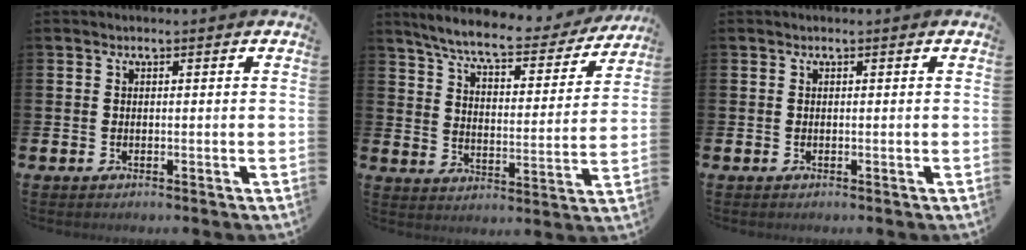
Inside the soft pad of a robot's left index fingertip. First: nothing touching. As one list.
[{"total": 7.5, "force": [6.8, 0.9, 3.1], "torque": [-0.086, -0.045, 0.112]}, {"total": 0.0}]